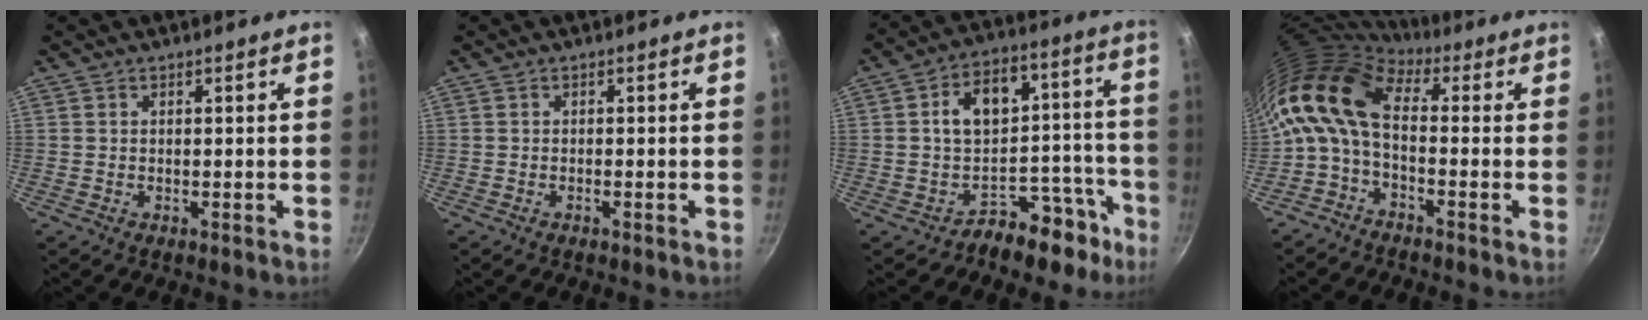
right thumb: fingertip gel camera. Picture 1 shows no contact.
{"total": 0.6, "force": [-0.4, 0.0, 0.4], "torque": [-0.016, 0.006, -0.008]}
{"total": 14.2, "force": [-6.8, 10.5, 6.6], "torque": [-0.003, 0.101, -0.097]}
{"total": 11.3, "force": [0.5, 6.3, 9.4], "torque": [-0.182, 0.024, -0.008]}